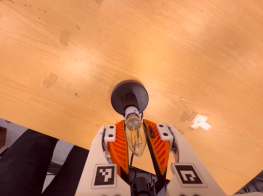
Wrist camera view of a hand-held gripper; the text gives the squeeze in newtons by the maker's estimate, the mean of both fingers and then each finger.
{"total": 13.9, "left": 13.0, "right": 14.7}